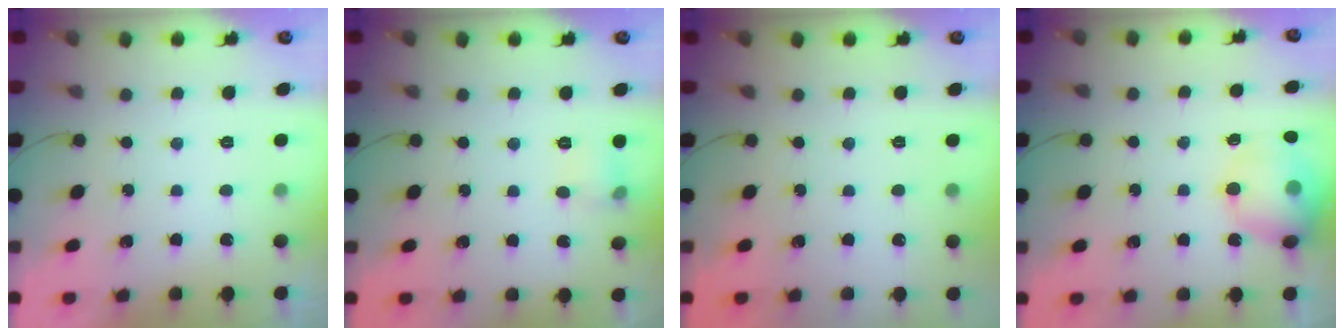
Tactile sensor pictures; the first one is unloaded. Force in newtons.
{"total": 5.7, "press": 5.5, "slide": 1.6}
{"total": 0.0}
{"total": 15.7, "press": 15.5, "slide": 2.6}